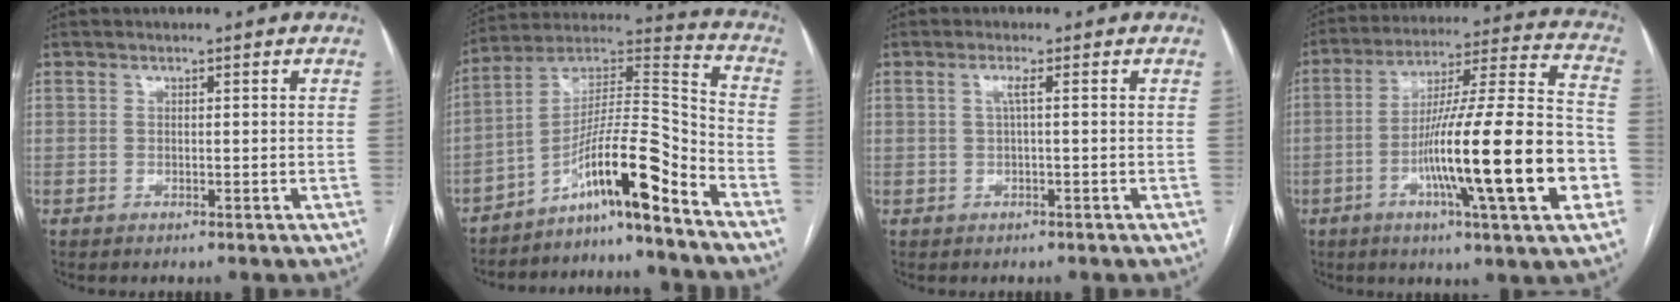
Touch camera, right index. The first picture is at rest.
{"total": 13.9, "force": [-9.6, -0.3, 10.1], "torque": [-0.181, 0.031, -0.162]}
{"total": 1.5, "force": [0.2, -0.2, 1.5], "torque": [-0.031, 0.003, 0.003]}
{"total": 22.4, "force": [-6.4, 0.9, 21.5], "torque": [-0.323, -0.005, -0.102]}